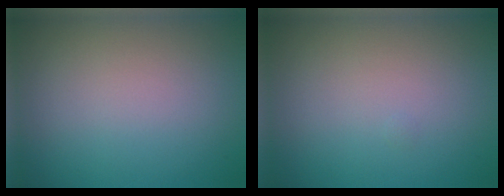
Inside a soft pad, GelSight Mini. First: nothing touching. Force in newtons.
{"total": 0.0}